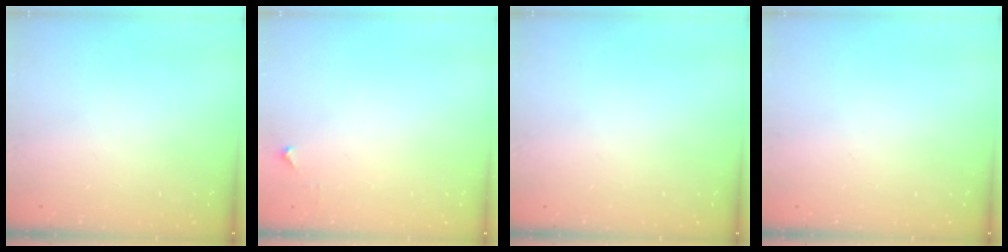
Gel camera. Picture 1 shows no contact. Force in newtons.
{"total": 3.4, "press": 3.3, "slide": 0.5}
{"total": 0.0}
{"total": 0.0}